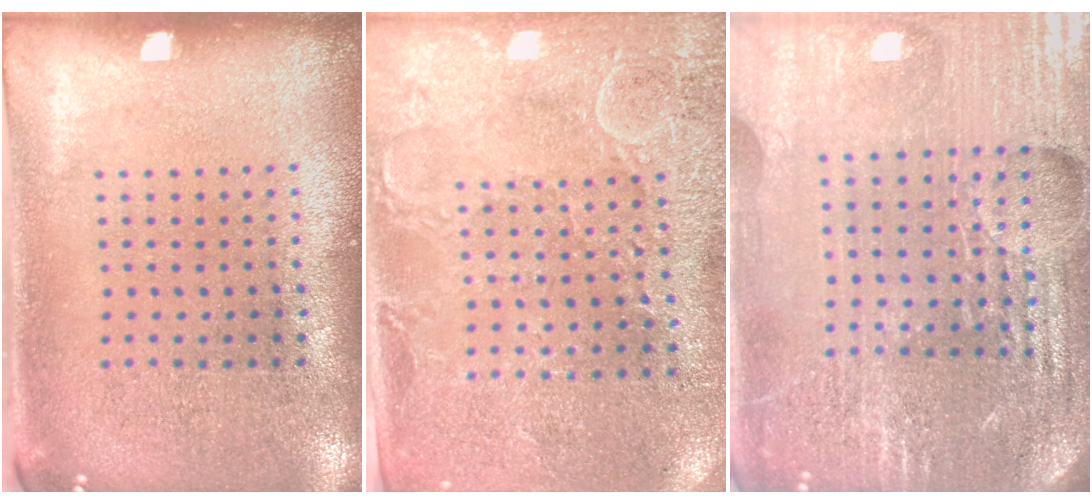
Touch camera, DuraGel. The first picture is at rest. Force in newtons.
{"total": 2.8, "press": 2.7, "slide": 0.7}
{"total": 5.7, "press": 5.2, "slide": 2.5}